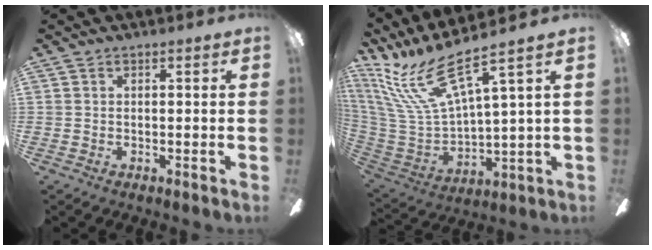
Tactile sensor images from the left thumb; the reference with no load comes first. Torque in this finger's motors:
{"motor_torque": [0.24, 0.22, 0.97, -1.79, 0.12]}